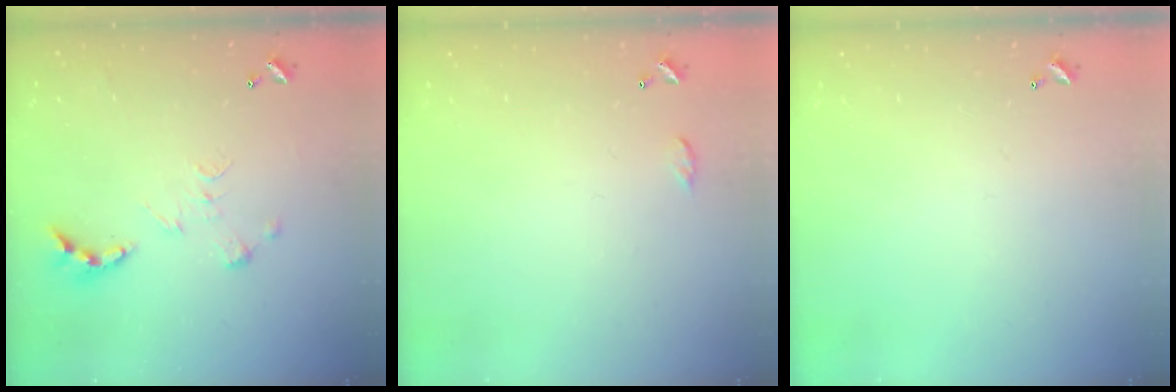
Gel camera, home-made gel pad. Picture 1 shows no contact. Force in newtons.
{"total": 4.7, "press": 4.7, "slide": 0.6}
{"total": 0.0}